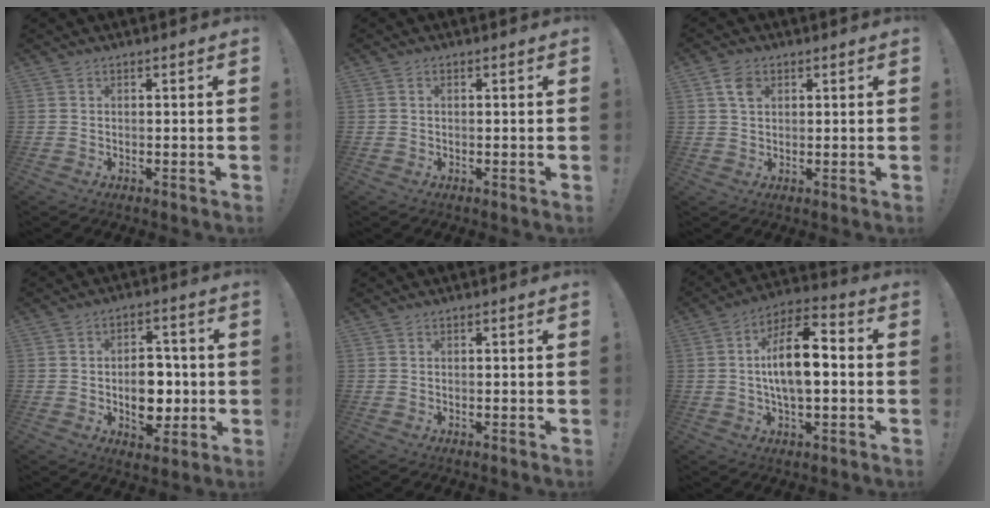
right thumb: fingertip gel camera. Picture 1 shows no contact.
{"total": 0.5, "force": [-0.1, 0.3, 0.5], "torque": [-0.016, 0.005, 0.000]}
{"total": 4.7, "force": [2.0, 3.2, 2.8], "torque": [-0.046, -0.002, 0.037]}
{"total": 11.2, "force": [-1.6, 7.9, 7.8], "torque": [-0.113, 0.014, -0.023]}
{"total": 0.0}
{"total": 13.7, "force": [-0.2, 6.0, 12.3], "torque": [-0.215, 0.008, -0.008]}